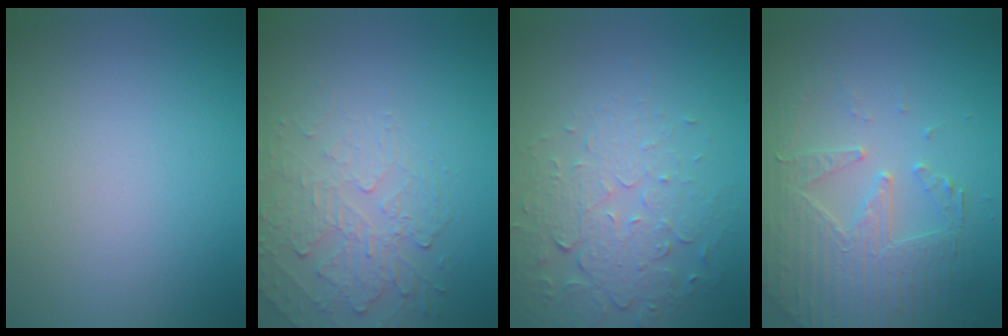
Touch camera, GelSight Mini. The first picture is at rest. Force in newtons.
{"total": 2.4, "press": 1.7, "slide": 1.7}
{"total": 5.5, "press": 3.7, "slide": 4.1}
{"total": 4.4, "press": 4.2, "slide": 1.4}